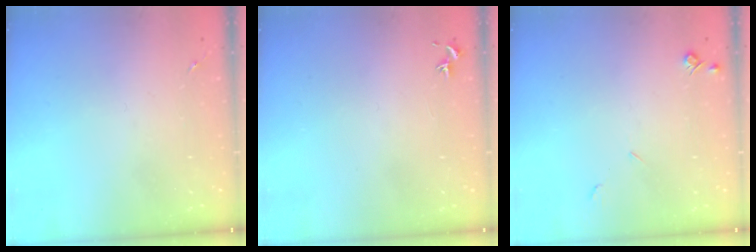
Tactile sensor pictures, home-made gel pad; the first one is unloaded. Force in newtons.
{"total": 0.8, "press": 0.7, "slide": 0.3}
{"total": 4.2, "press": 4.2, "slide": 0.7}